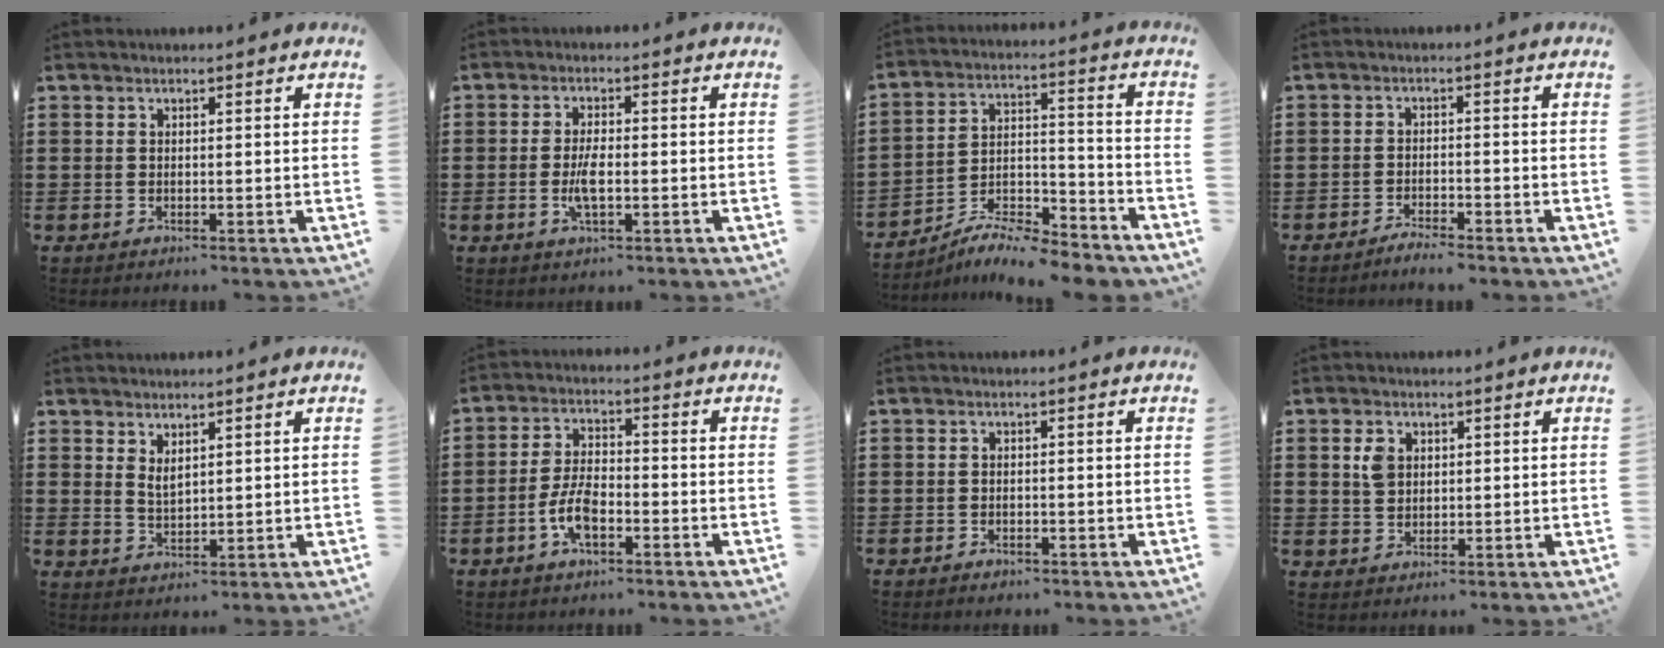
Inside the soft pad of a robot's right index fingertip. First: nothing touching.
{"total": 3.9, "force": [-0.8, 1.3, 3.6], "torque": [-0.076, -0.001, -0.019]}
{"total": 8.5, "force": [-8.0, 1.2, 2.6], "torque": [-0.034, 0.020, -0.152]}
{"total": 2.3, "force": [-2.3, -0.1, 0.3], "torque": [-0.010, 0.002, -0.045]}
{"total": 2.2, "force": [1.6, 0.8, 1.2], "torque": [-0.025, 0.003, 0.030]}
{"total": 6.1, "force": [-2.5, 2.7, 4.8], "torque": [-0.112, 0.002, -0.054]}
{"total": 1.0, "force": [-1.0, 0.2, 0.1], "torque": [-0.005, -0.002, -0.021]}
{"total": 2.9, "force": [1.0, 2.2, 1.7], "torque": [-0.042, 0.008, 0.018]}